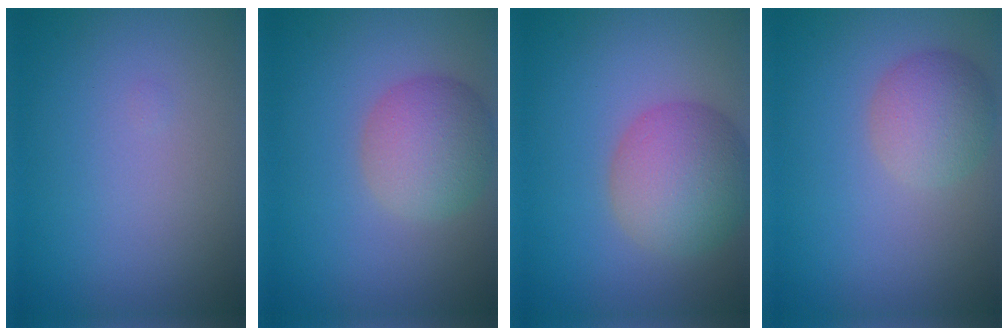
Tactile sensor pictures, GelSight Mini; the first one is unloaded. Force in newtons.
{"total": 4.6, "press": 4.6, "slide": 0.3}
{"total": 6.2, "press": 6.2, "slide": 0.3}
{"total": 3.6, "press": 3.6, "slide": 0.2}